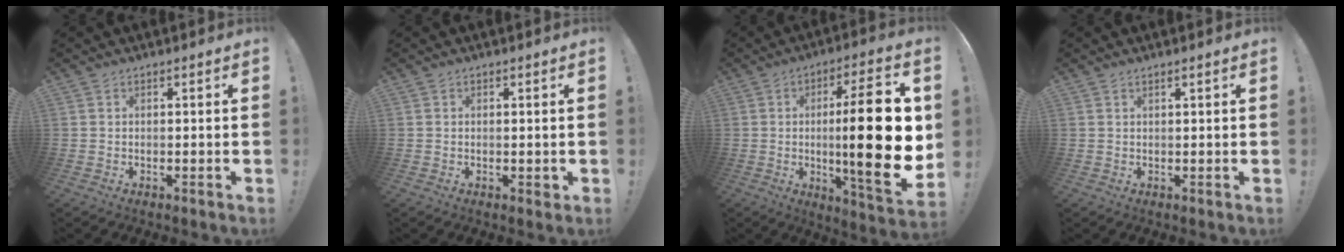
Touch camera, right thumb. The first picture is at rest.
{"total": 1.5, "force": [0.2, 1.1, 0.9], "torque": [-0.002, -0.002, 0.002]}
{"total": 24.4, "force": [0.1, 4.7, 23.9], "torque": [-0.380, -0.015, -0.001]}
{"total": 1.1, "force": [0.7, -0.2, 0.8], "torque": [-0.010, -0.004, 0.010]}